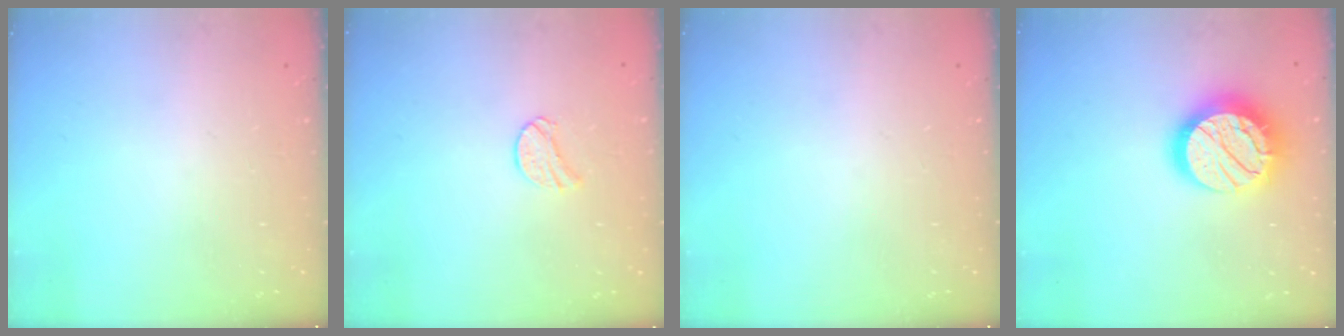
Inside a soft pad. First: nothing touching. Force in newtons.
{"total": 8.2, "press": 8.1, "slide": 0.7}
{"total": 0.0}
{"total": 18.2, "press": 18.1, "slide": 1.1}